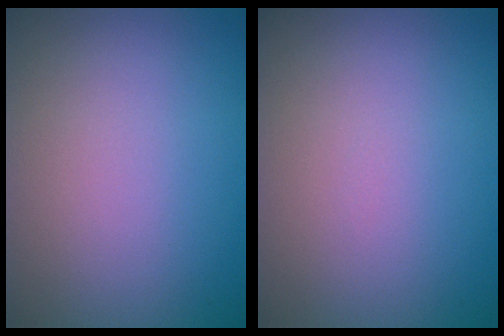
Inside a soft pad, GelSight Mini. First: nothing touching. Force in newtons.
{"total": 0.0}